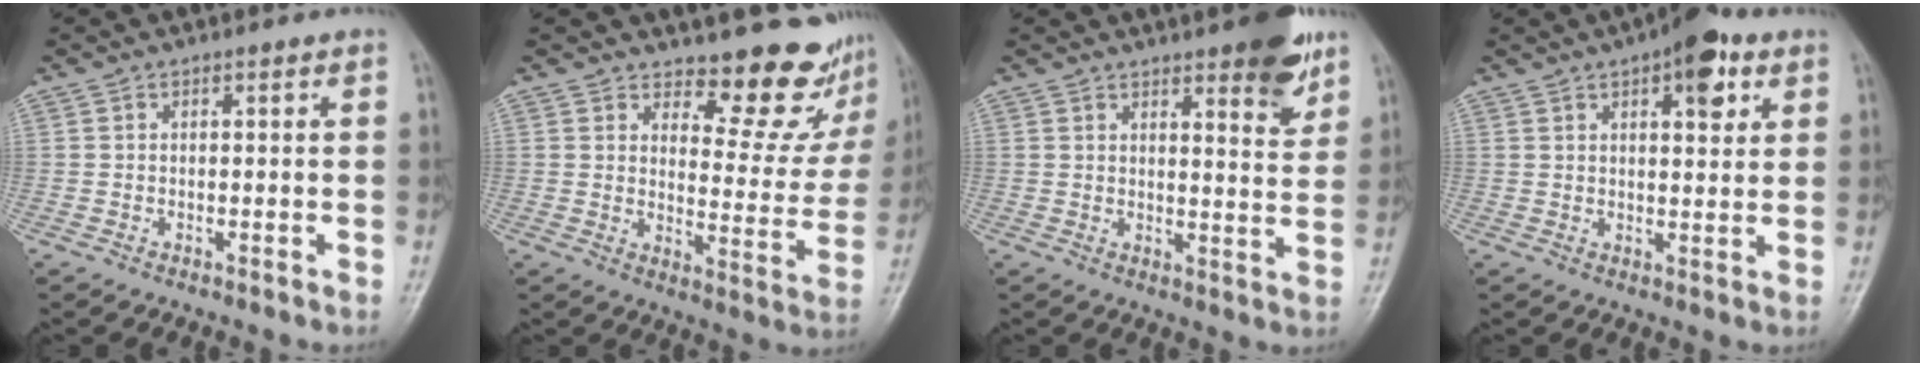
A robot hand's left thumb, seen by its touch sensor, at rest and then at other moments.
{"total": 13.4, "force": [12.1, 4.5, 3.5], "torque": [-0.002, -0.123, 0.141]}
{"total": 9.9, "force": [6.2, 2.7, 7.2], "torque": [-0.071, -0.033, 0.078]}
{"total": 9.1, "force": [4.4, 3.7, 7.0], "torque": [-0.071, -0.012, 0.056]}